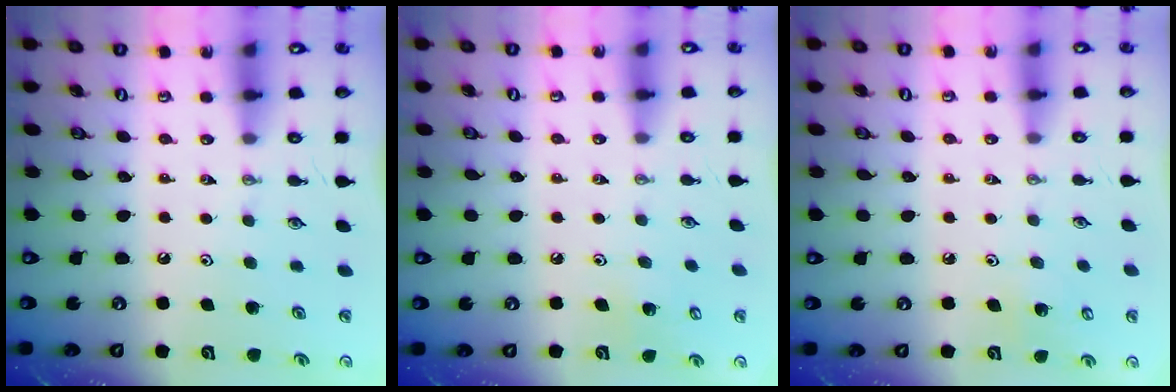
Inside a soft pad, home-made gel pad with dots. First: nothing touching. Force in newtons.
{"total": 3.8, "press": 3.8, "slide": 0.3}
{"total": 3.6, "press": 3.6, "slide": 0.3}